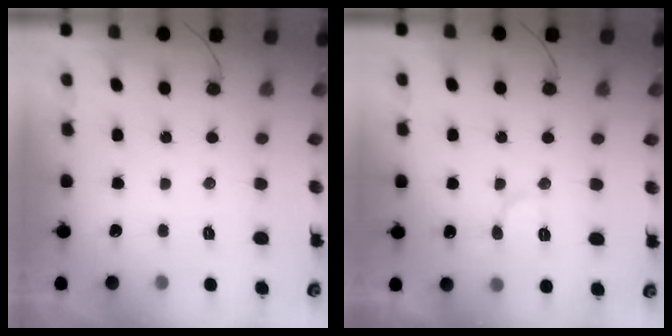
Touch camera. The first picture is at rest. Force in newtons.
{"total": 8.5, "press": 8.3, "slide": 1.9}